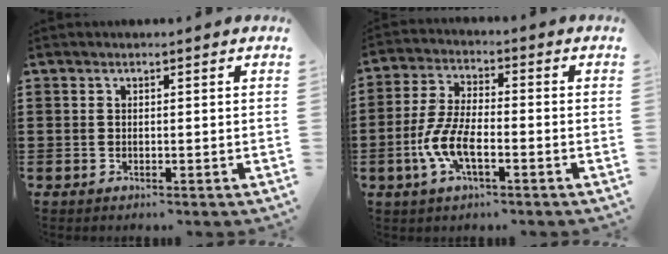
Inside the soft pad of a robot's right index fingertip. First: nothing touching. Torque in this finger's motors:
{"motor_torque": [1.07, -1.07, 0.67, 0.21]}